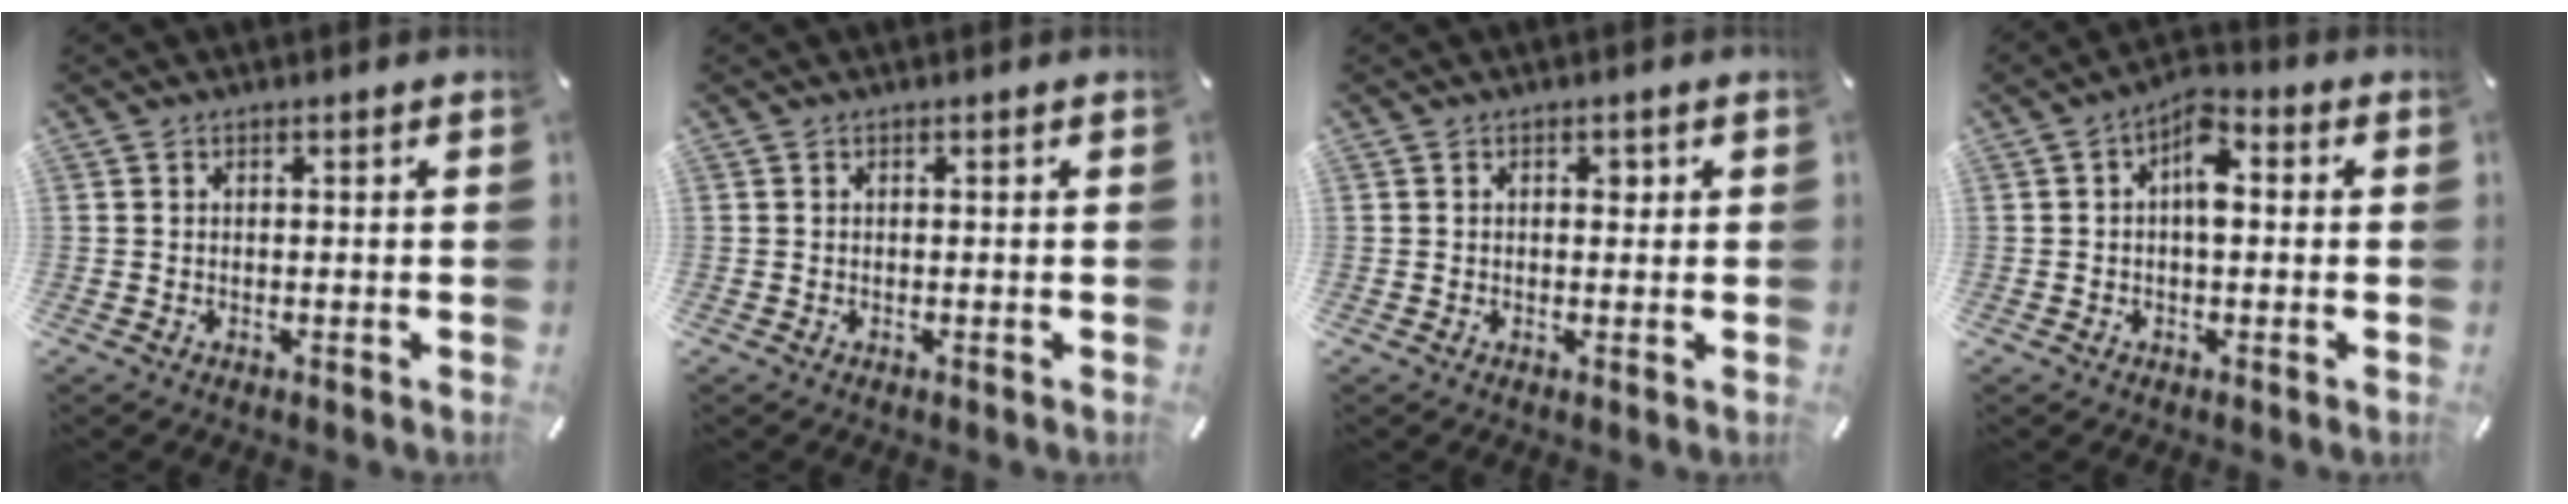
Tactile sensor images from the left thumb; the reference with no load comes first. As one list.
[{"total": 0.0}, {"total": 1.6, "force": [0.5, 1.1, 1.0], "torque": [-0.005, 0.000, 0.004]}, {"total": 6.2, "force": [0.3, 3.2, 5.2], "torque": [-0.076, 0.006, 0.001]}]